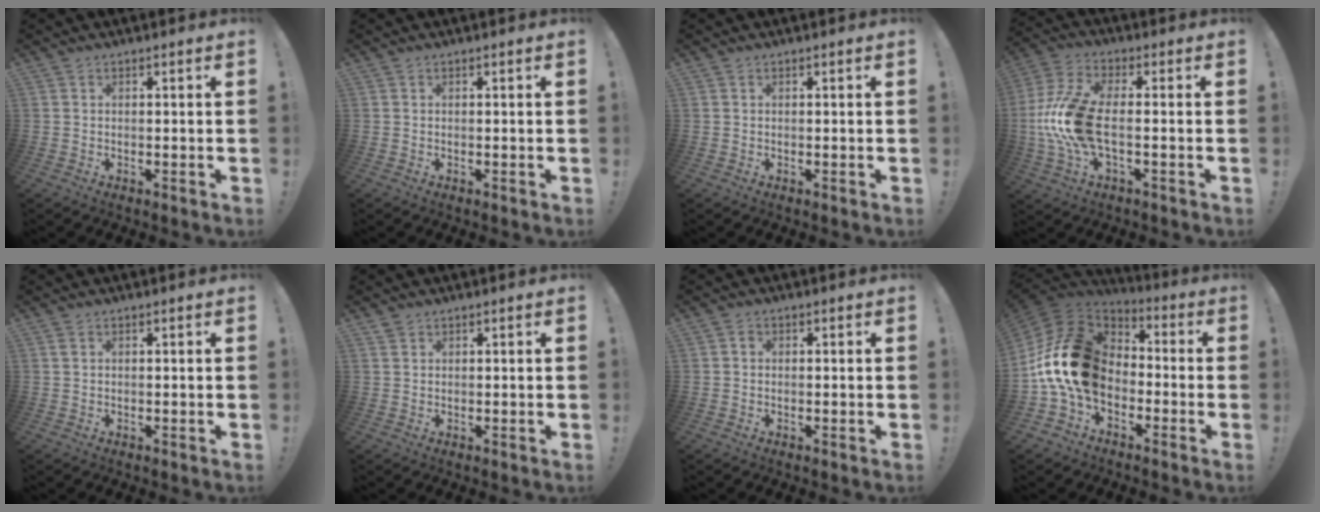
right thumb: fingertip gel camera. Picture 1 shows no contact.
{"total": 0.0}
{"total": 0.0}
{"total": 15.6, "force": [-1.9, 7.0, 13.8], "torque": [-0.278, -0.001, -0.028]}
{"total": 0.7, "force": [0.4, 0.4, 0.6], "torque": [-0.015, 0.004, 0.006]}
{"total": 0.9, "force": [0.8, 0.5, 0.1], "torque": [-0.003, -0.002, 0.016]}
{"total": 0.8, "force": [-0.2, 0.6, 0.4], "torque": [-0.006, 0.003, -0.003]}
{"total": 20.2, "force": [-2.3, 13.7, 14.7], "torque": [-0.270, 0.032, -0.027]}